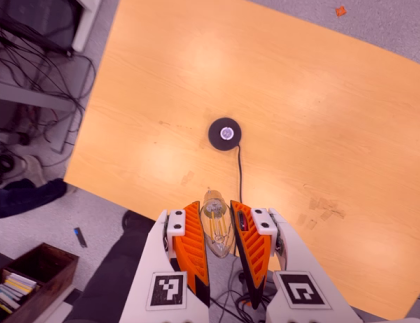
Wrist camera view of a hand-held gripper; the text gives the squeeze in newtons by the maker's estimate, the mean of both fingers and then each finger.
{"total": 13.2, "left": 13.5, "right": 12.9}